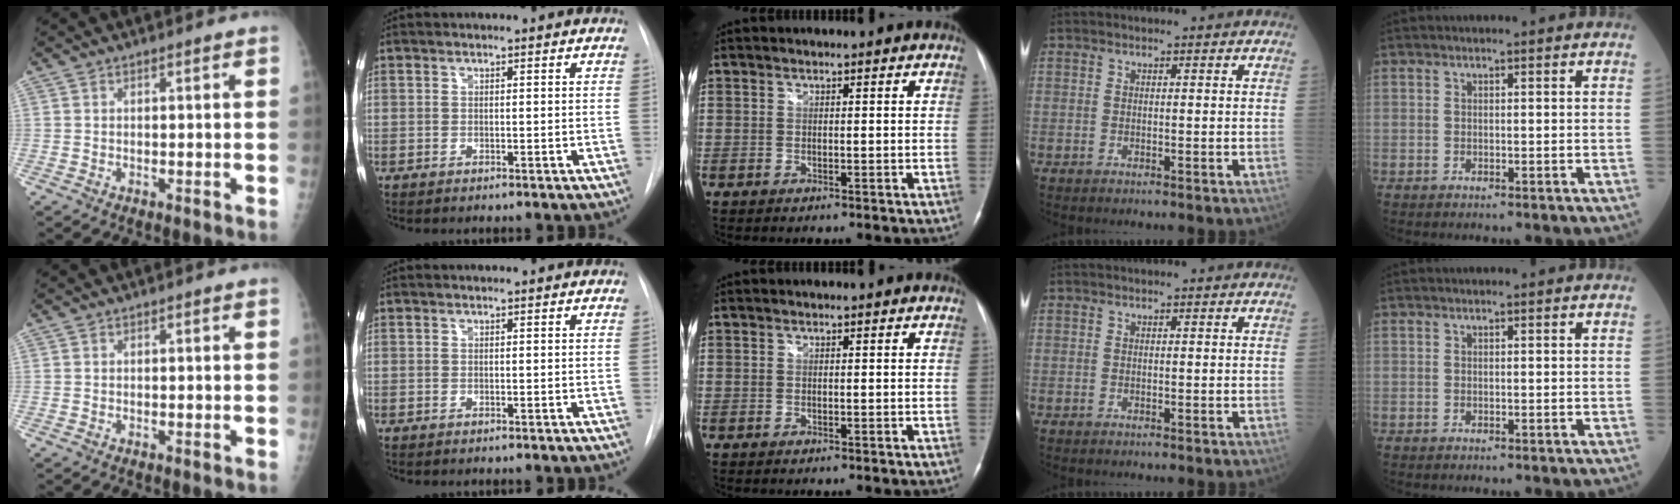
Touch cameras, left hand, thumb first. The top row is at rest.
{}